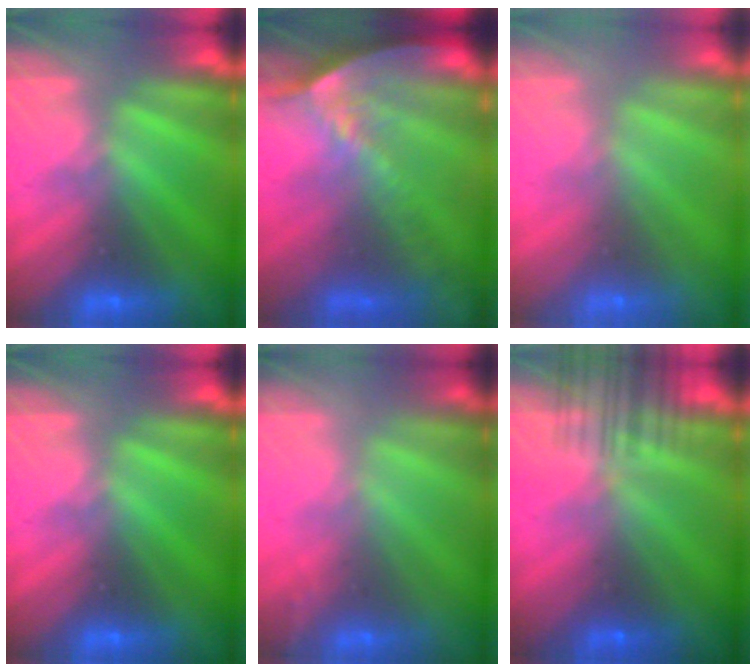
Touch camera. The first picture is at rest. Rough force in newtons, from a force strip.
{"total": 9.6}
{"total": 10.8}
{"total": 0.0}
{"total": 1.4}
{"total": 10.5}